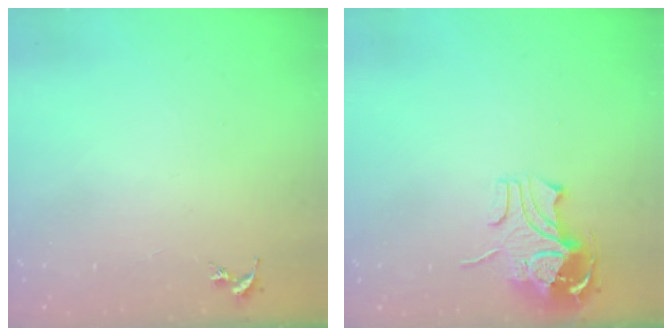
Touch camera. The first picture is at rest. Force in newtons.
{"total": 10.8, "press": 10.7, "slide": 1.4}